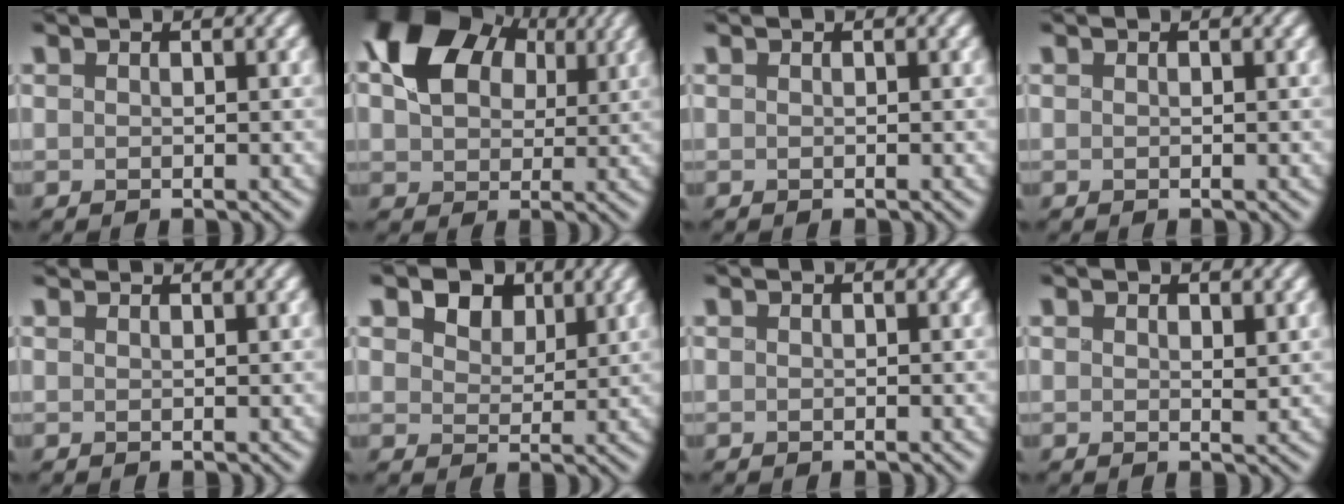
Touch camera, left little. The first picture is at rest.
{"total": 9.0, "force": [2.7, 6.3, 5.8], "torque": [-0.111, 0.007, 0.038]}
{"total": 0.0}
{"total": 0.0}
{"total": 1.6, "force": [1.5, 0.3, 0.4], "torque": [-0.017, 0.008, 0.029]}
{"total": 4.4, "force": [2.2, 3.1, 2.2], "torque": [-0.057, -0.010, 0.034]}
{"total": 0.0}
{"total": 0.9, "force": [0.6, 0.4, 0.6], "torque": [-0.014, -0.002, 0.011]}